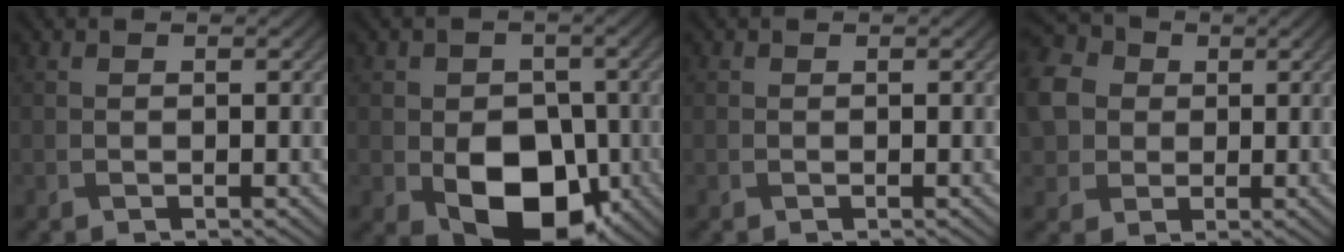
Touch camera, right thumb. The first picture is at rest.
{"total": 11.0, "force": [-3.2, 7.5, 7.4], "torque": [-0.116, -0.026, -0.052]}
{"total": 0.0}
{"total": 8.2, "force": [1.0, 7.1, 4.1], "torque": [-0.128, 0.006, 0.015]}